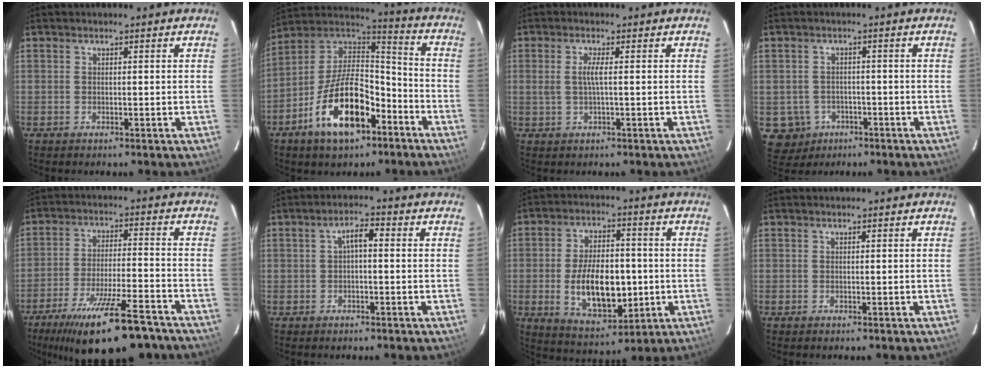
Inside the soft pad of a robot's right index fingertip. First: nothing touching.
{"total": 18.7, "force": [-8.8, 9.2, 13.8], "torque": [-0.263, 0.006, -0.148]}
{"total": 2.5, "force": [0.1, -0.1, 2.5], "torque": [-0.048, 0.002, 0.001]}
{"total": 6.6, "force": [-2.5, 6.1, 1.0], "torque": [-0.038, 0.016, -0.030]}
{"total": 19.2, "force": [-14.4, 4.2, 12.0], "torque": [-0.219, -0.035, -0.218]}
{"total": 2.9, "force": [-0.1, 1.1, 2.7], "torque": [-0.050, 0.013, -0.002]}
{"total": 14.3, "force": [-2.0, 7.5, 12.1], "torque": [-0.224, -0.003, -0.017]}
{"total": 0.0}